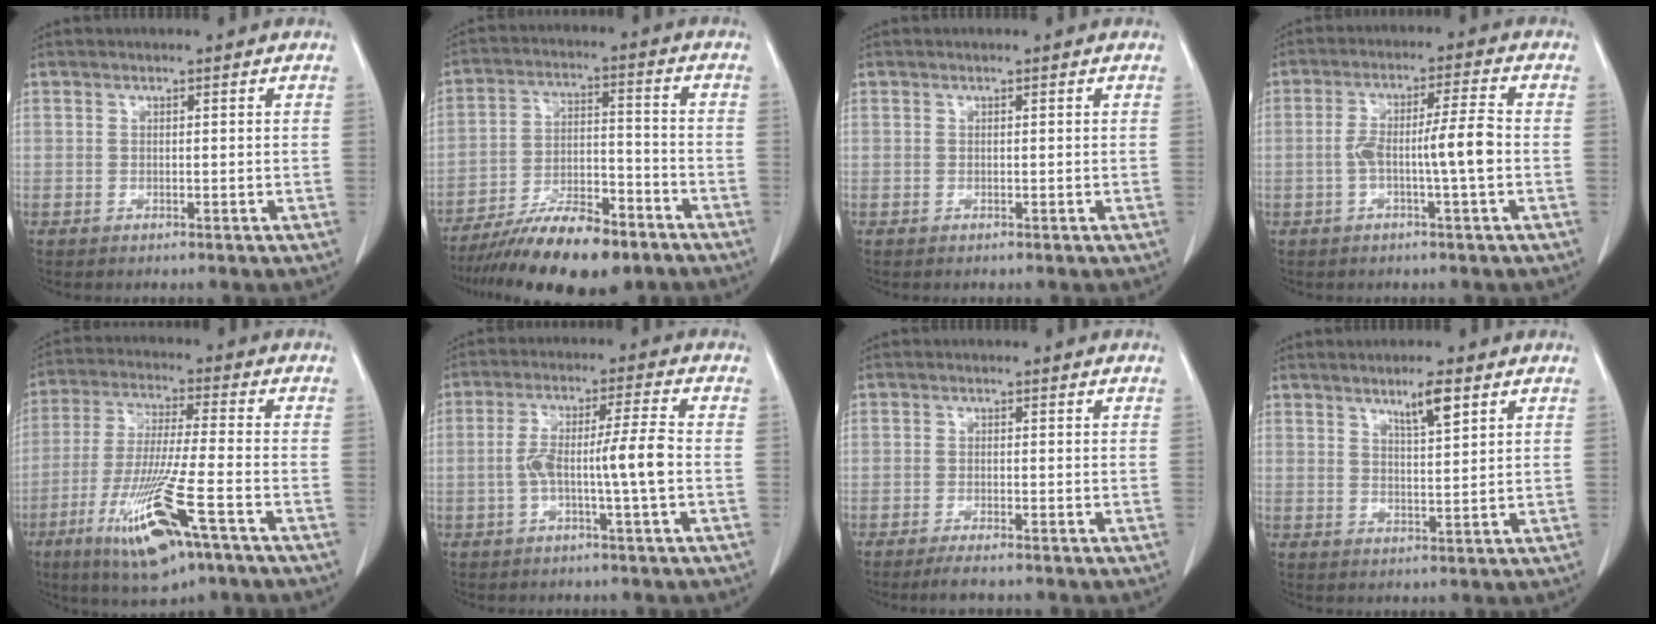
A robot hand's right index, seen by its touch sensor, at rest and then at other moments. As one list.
[{"total": 14.2, "force": [-10.7, 3.9, 8.5], "torque": [-0.143, 0.000, -0.183]}, {"total": 0.0}, {"total": 7.1, "force": [-1.4, -0.1, 6.9], "torque": [-0.127, 0.014, -0.023]}, {"total": 14.8, "force": [-7.2, 1.2, 12.9], "torque": [-0.263, -0.039, -0.126]}, {"total": 7.9, "force": [-1.5, -0.4, 7.7], "torque": [-0.146, 0.014, -0.026]}, {"total": 2.9, "force": [-2.4, 0.1, 1.6], "torque": [-0.028, -0.006, -0.040]}, {"total": 4.3, "force": [2.7, 0.3, 3.3], "torque": [-0.056, -0.003, 0.047]}]